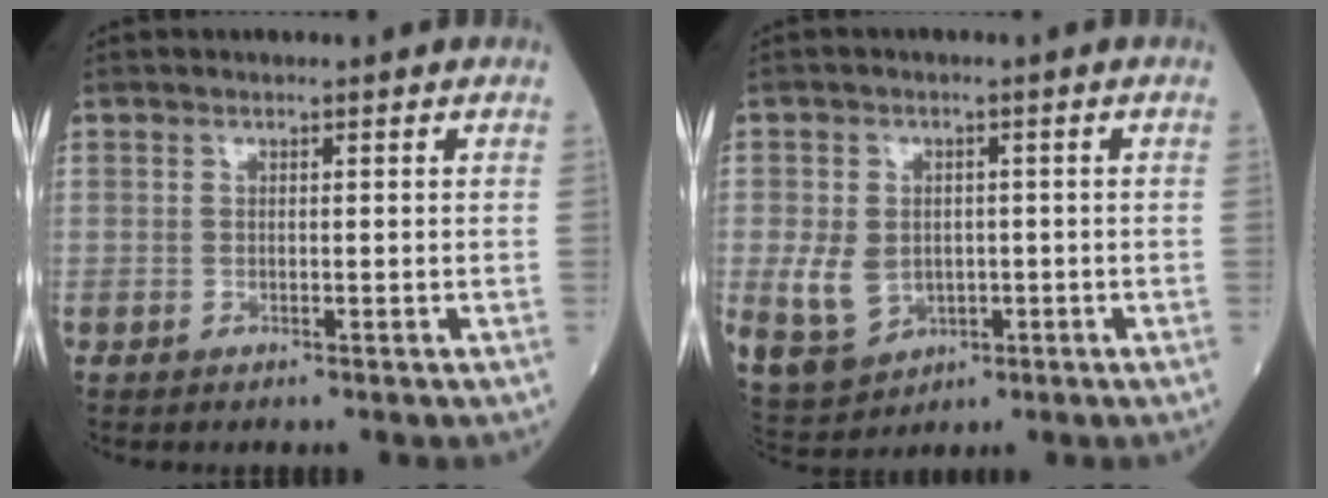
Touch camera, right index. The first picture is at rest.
{"total": 8.7, "force": [-1.5, 7.0, 4.8], "torque": [-0.108, 0.006, -0.006]}